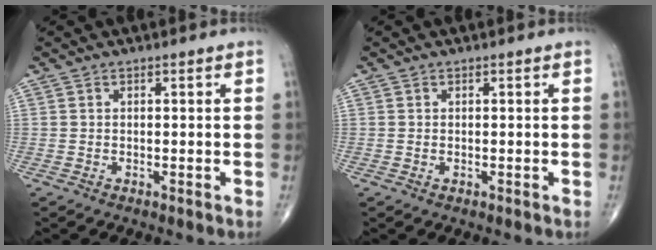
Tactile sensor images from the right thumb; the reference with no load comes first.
{"total": 0.0}